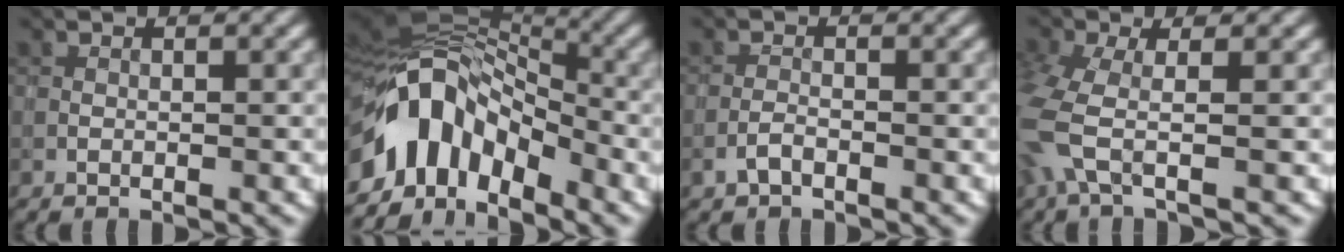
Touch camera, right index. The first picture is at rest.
{"total": 10.6, "force": [-4.6, 6.5, 7.0], "torque": [-0.116, 0.006, -0.084]}
{"total": 1.2, "force": [-0.8, 0.5, 0.7], "torque": [-0.013, 0.005, -0.019]}
{"total": 4.7, "force": [-1.5, 1.7, 4.1], "torque": [-0.114, -0.016, -0.039]}